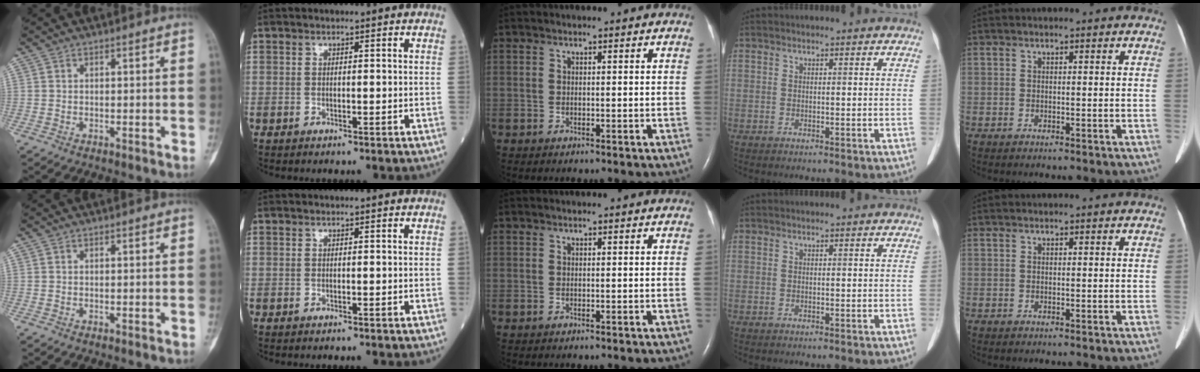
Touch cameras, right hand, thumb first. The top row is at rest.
{}